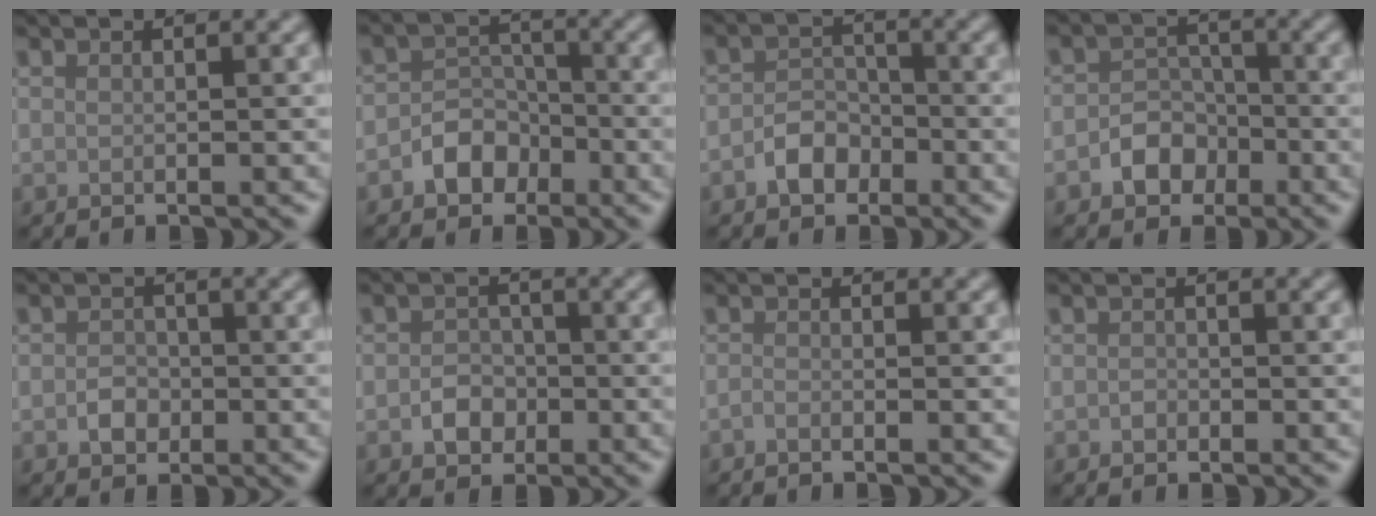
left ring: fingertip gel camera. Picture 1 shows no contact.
{"total": 3.3, "force": [-1.7, 2.5, 1.2], "torque": [-0.009, 0.007, -0.031]}
{"total": 2.7, "force": [-1.5, 2.0, 1.1], "torque": [-0.014, 0.007, -0.030]}
{"total": 3.1, "force": [-1.4, 2.5, 1.2], "torque": [-0.008, 0.006, -0.023]}
{"total": 1.7, "force": [-0.5, 1.4, 0.8], "torque": [-0.009, 0.000, -0.014]}
{"total": 2.3, "force": [-0.8, 1.9, 1.0], "torque": [-0.011, 0.000, -0.019]}
{"total": 0.5, "force": [-0.4, 0.1, 0.3], "torque": [-0.006, -0.001, -0.010]}
{"total": 0.6, "force": [-0.2, 0.5, 0.2], "torque": [-0.001, -0.003, -0.006]}